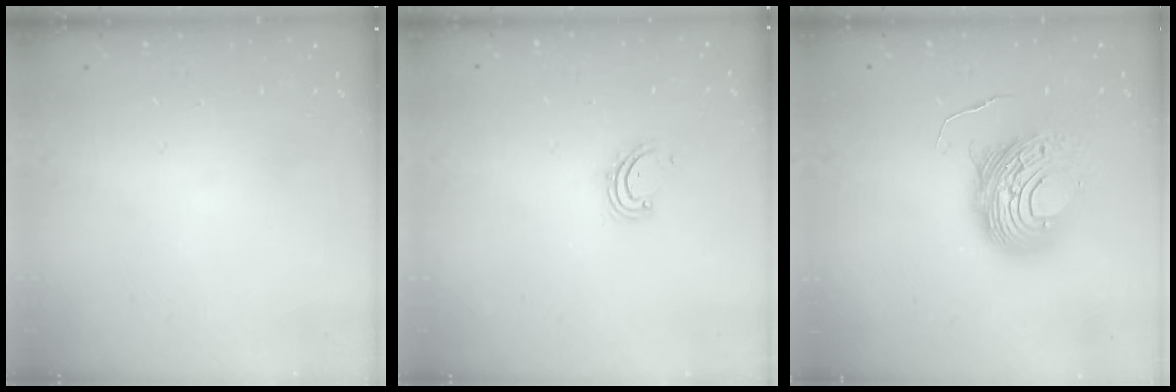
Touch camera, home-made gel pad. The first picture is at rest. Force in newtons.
{"total": 2.7, "press": 2.6, "slide": 0.5}
{"total": 13.2, "press": 13.2, "slide": 1.3}